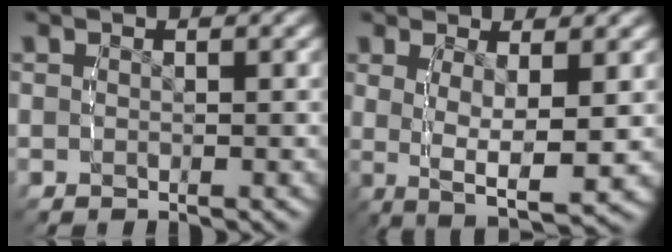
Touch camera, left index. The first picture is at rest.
{"total": 6.0, "force": [-1.1, 2.2, 5.4], "torque": [-0.099, -0.033, 0.001]}